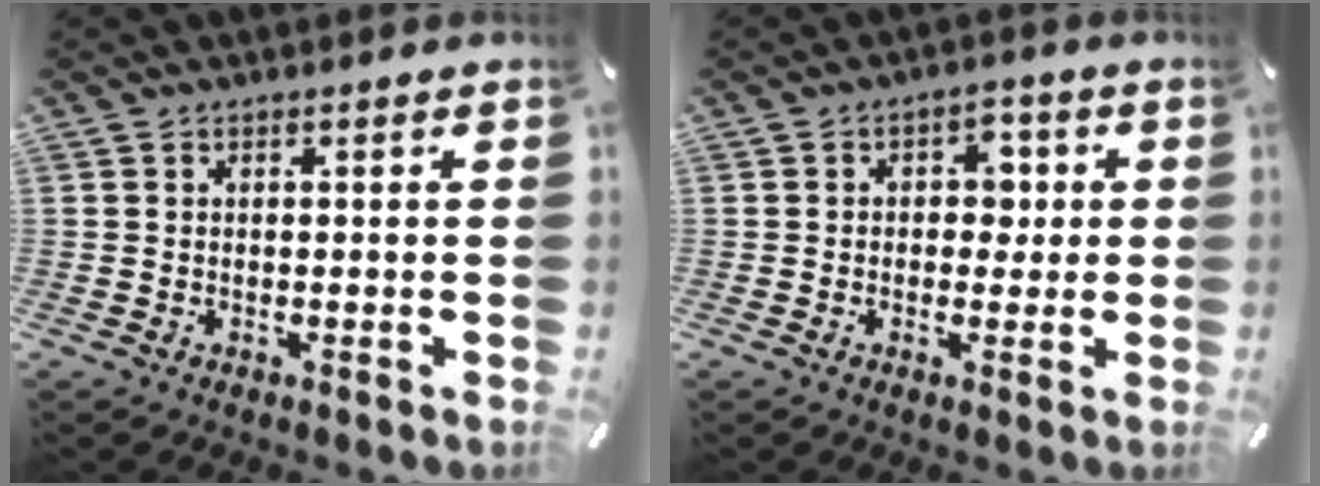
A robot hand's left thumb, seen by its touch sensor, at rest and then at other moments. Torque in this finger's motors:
{"motor_torque": [-0.08, -0.14, -0.04, 0.03, -0.07]}